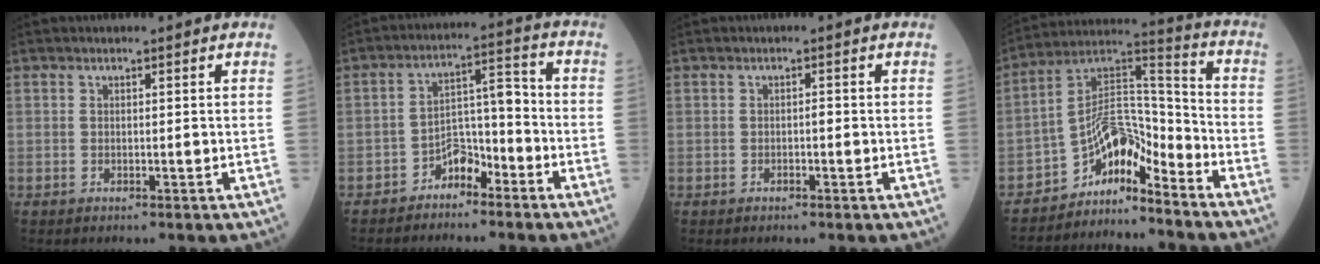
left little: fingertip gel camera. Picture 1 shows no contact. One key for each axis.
{"total": 5.8, "fx": -4.1, "fy": 2.9, "fz": 3.0, "tx": -0.045, "ty": 0.024, "tz": -0.075}
{"total": 0.8, "fx": -0.3, "fy": 0.3, "fz": 0.7, "tx": -0.007, "ty": 0.003, "tz": -0.005}
{"total": 8.3, "fx": -7.3, "fy": 2.2, "fz": 3.2, "tx": -0.058, "ty": 0.049, "tz": -0.133}